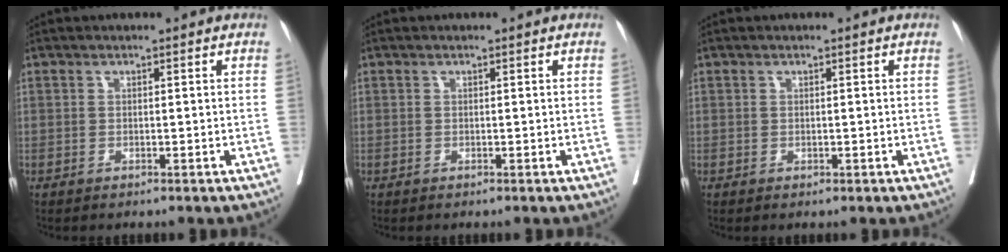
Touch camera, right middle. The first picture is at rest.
{"total": 0.0}
{"total": 0.0}